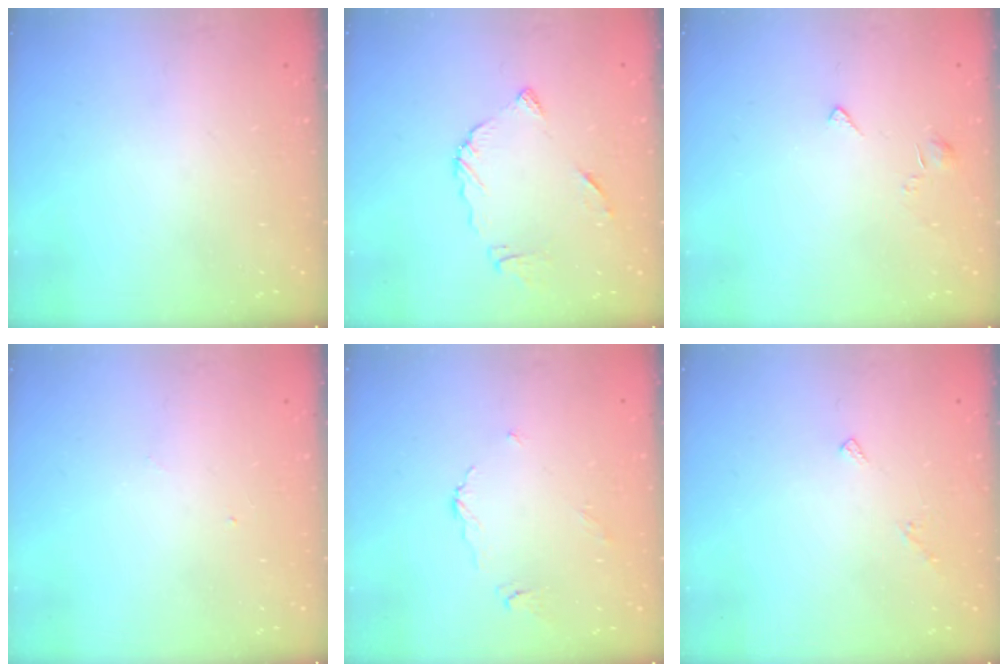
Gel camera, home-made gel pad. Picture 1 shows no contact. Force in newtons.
{"total": 8.8, "press": 8.7, "slide": 0.9}
{"total": 2.7, "press": 2.6, "slide": 0.5}
{"total": 3.0, "press": 3.0, "slide": 0.4}
{"total": 4.2, "press": 4.1, "slide": 0.5}
{"total": 4.1, "press": 4.1, "slide": 0.3}